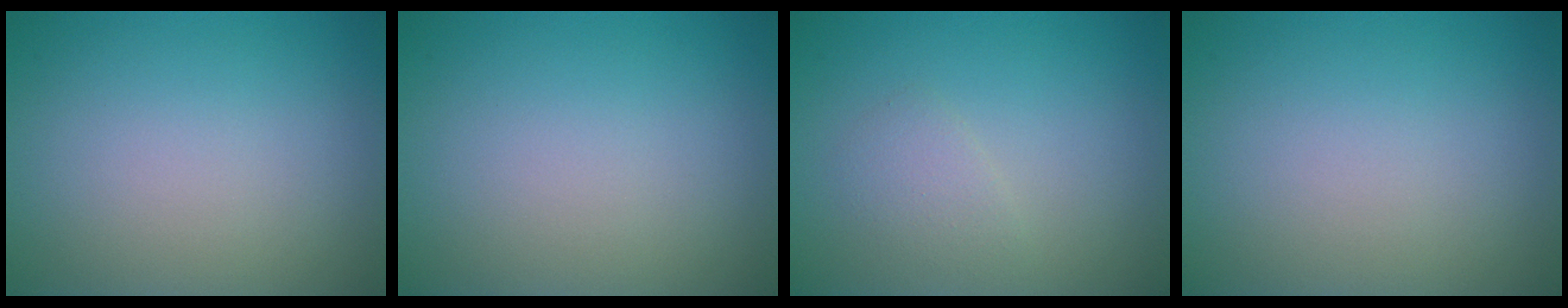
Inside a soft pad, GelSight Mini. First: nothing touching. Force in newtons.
{"total": 0.0}
{"total": 1.5, "press": 1.4, "slide": 0.1}
{"total": 0.0}